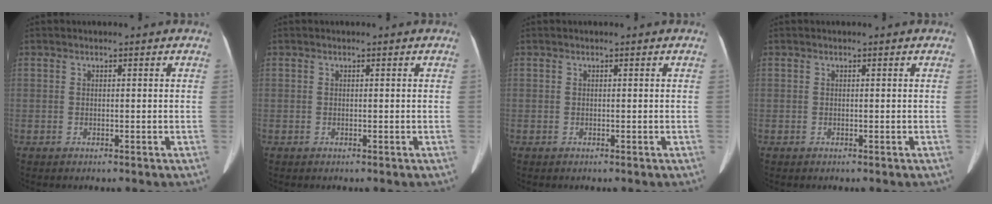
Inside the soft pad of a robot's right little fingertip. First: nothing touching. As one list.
[{"total": 0.0}, {"total": 0.0}, {"total": 0.0}]